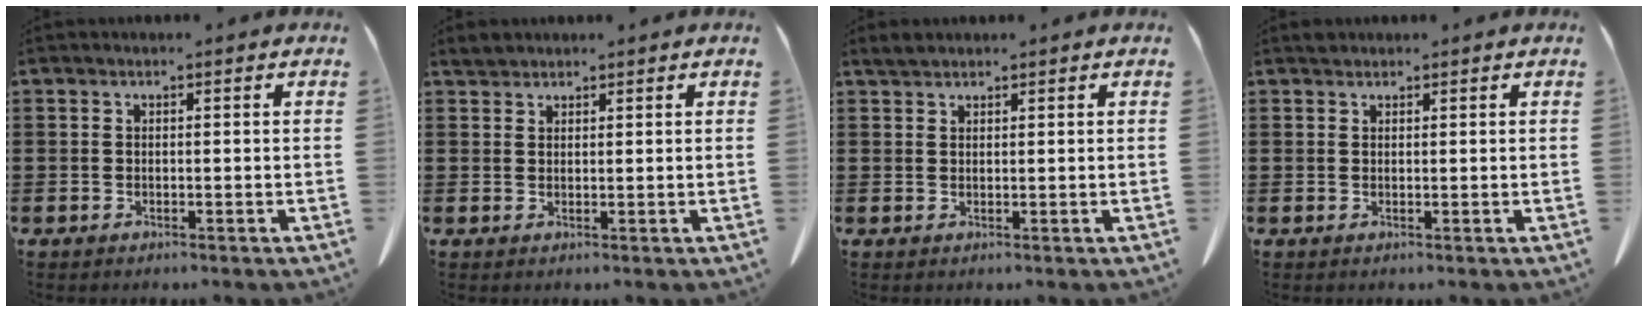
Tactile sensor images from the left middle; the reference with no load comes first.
{"total": 1.6, "force": [1.6, 0.3, 0.1], "torque": [-0.007, 0.000, 0.033]}
{"total": 1.5, "force": [1.5, 0.3, 0.4], "torque": [-0.012, 0.000, 0.030]}
{"total": 0.8, "force": [0.8, 0.3, 0.0], "torque": [-0.003, -0.001, 0.017]}